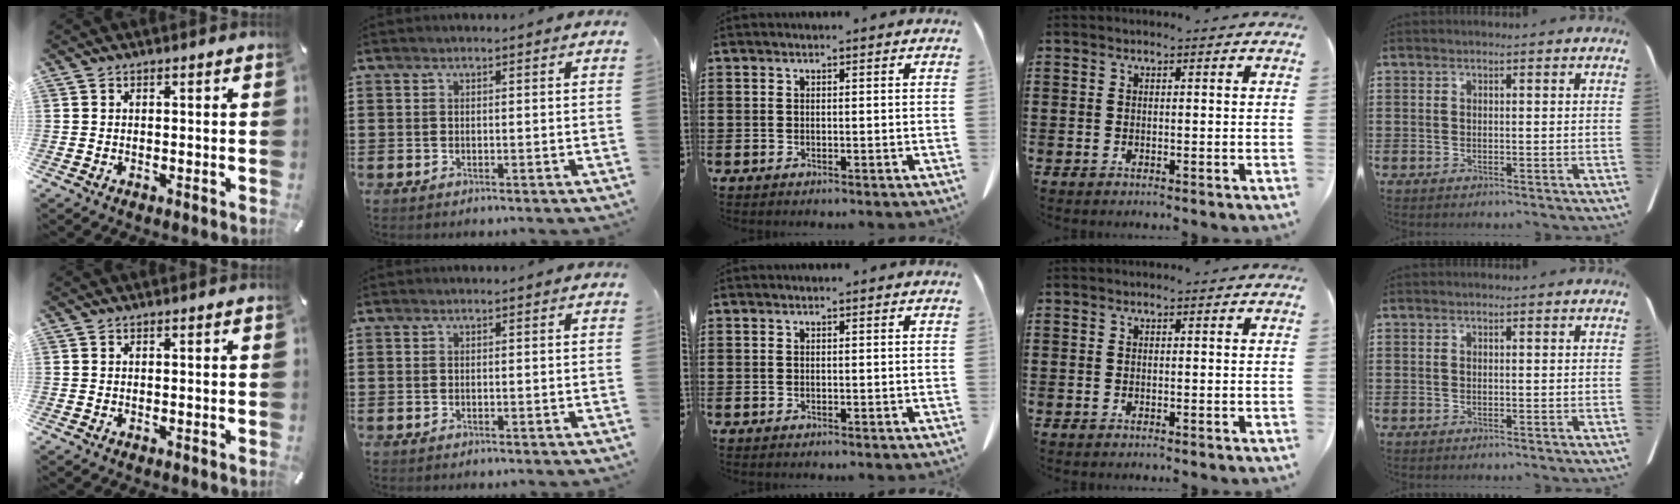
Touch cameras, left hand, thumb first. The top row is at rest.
{}